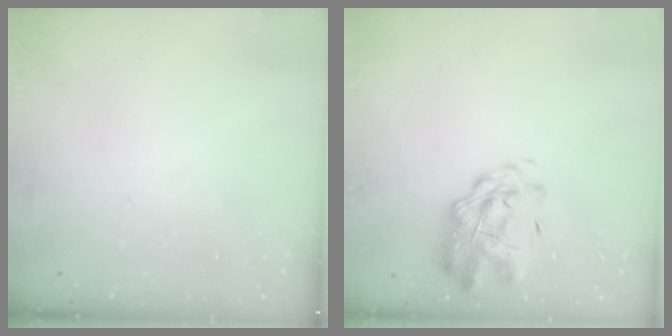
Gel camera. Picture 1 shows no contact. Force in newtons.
{"total": 2.6, "press": 2.2, "slide": 1.3}